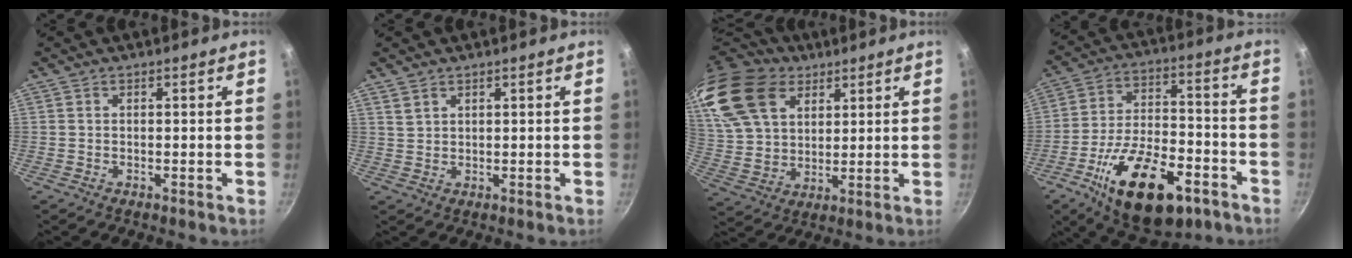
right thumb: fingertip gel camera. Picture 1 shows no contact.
{"total": 2.0, "force": [1.5, 1.2, 0.7], "torque": [-0.008, -0.002, 0.030]}
{"total": 18.8, "force": [11.2, 12.0, 9.2], "torque": [-0.166, -0.029, 0.218]}
{"total": 22.4, "force": [-11.0, 10.8, 16.2], "torque": [-0.249, 0.043, -0.171]}